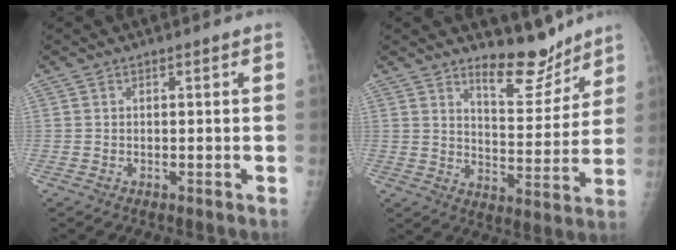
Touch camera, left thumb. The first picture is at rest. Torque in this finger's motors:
{"motor_torque": [0.01, 0.00, 0.13, -0.02, 0.00]}